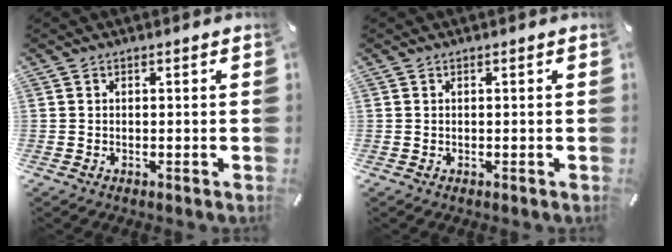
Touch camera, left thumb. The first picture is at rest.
{"total": 0.0}